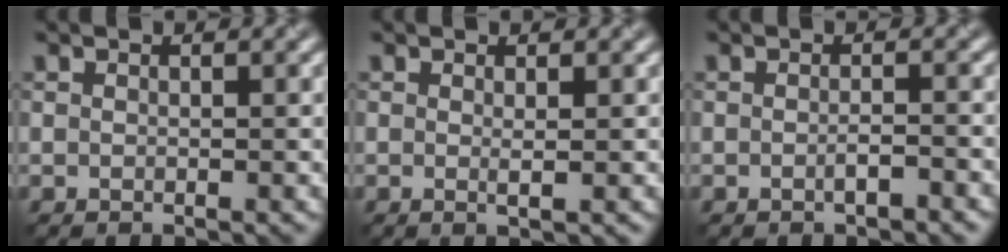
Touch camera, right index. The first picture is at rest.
{"total": 0.8, "force": [0.1, 0.0, 0.8], "torque": [-0.016, -0.002, 0.000]}
{"total": 1.5, "force": [-0.7, 0.3, 1.2], "torque": [-0.019, 0.001, -0.013]}